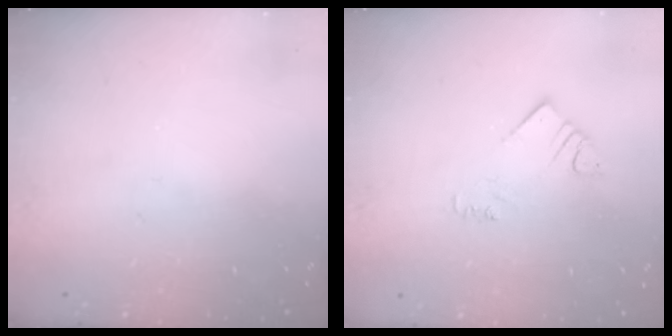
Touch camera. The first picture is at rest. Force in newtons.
{"total": 3.3, "press": 3.2, "slide": 0.6}